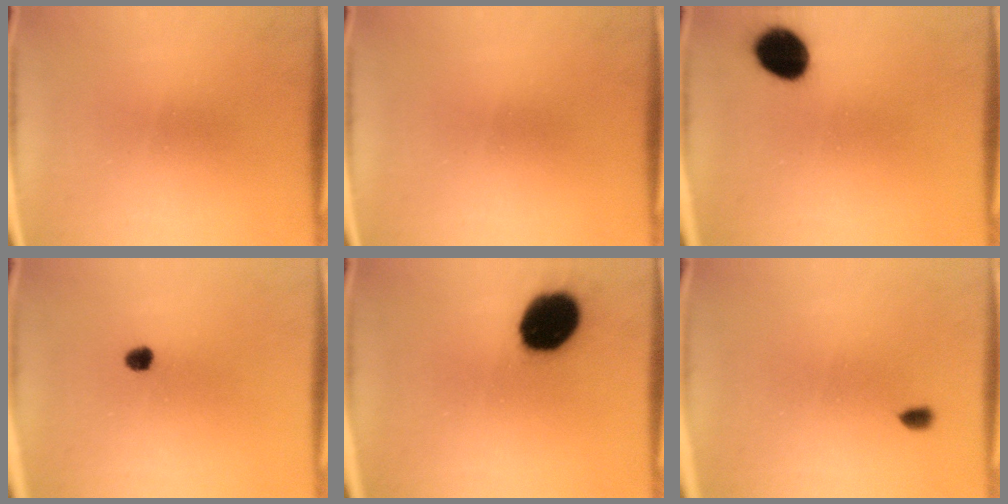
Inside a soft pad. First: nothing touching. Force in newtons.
{"total": 0.0}
{"total": 9.1}
{"total": 2.5}
{"total": 17.3}
{"total": 1.2}